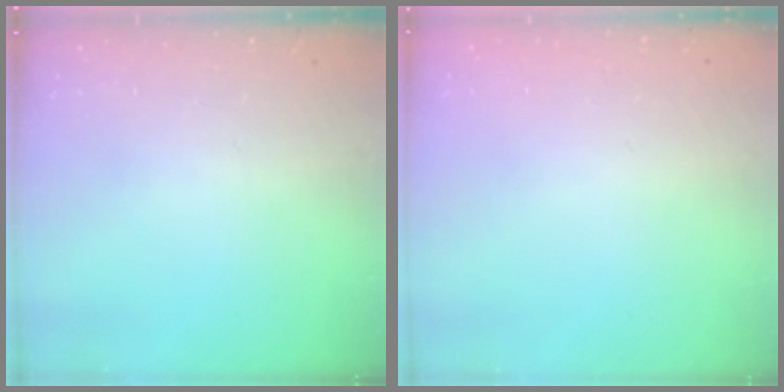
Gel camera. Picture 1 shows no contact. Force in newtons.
{"total": 0.0}